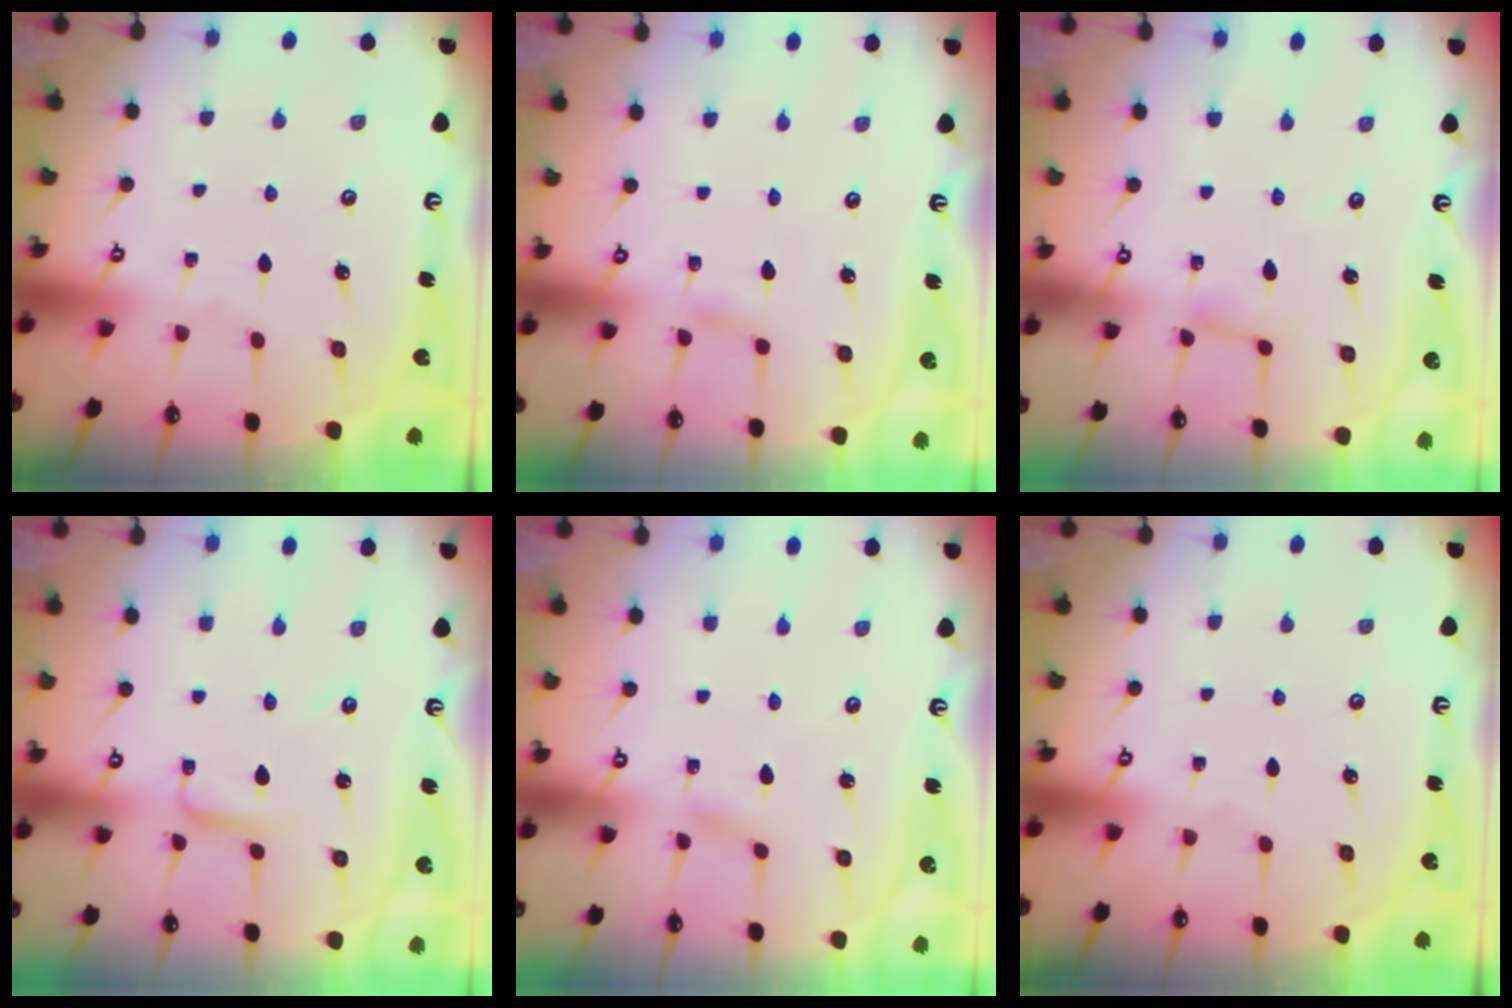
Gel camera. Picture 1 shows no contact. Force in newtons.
{"total": 2.7, "press": 2.7, "slide": 0.2}
{"total": 2.8, "press": 2.8, "slide": 0.2}
{"total": 3.2, "press": 3.2, "slide": 0.0}
{"total": 1.5, "press": 1.5, "slide": 0.1}
{"total": 0.0}